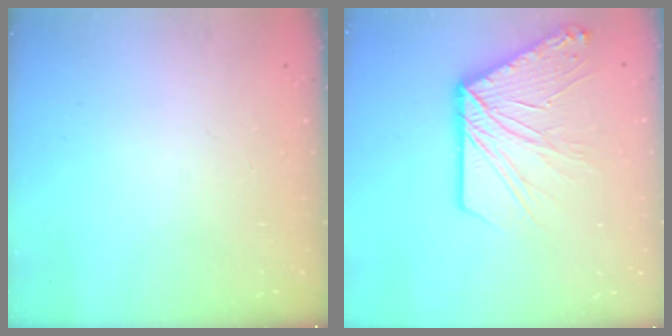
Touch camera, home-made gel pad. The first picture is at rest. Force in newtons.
{"total": 18.3, "press": 18.2, "slide": 1.6}